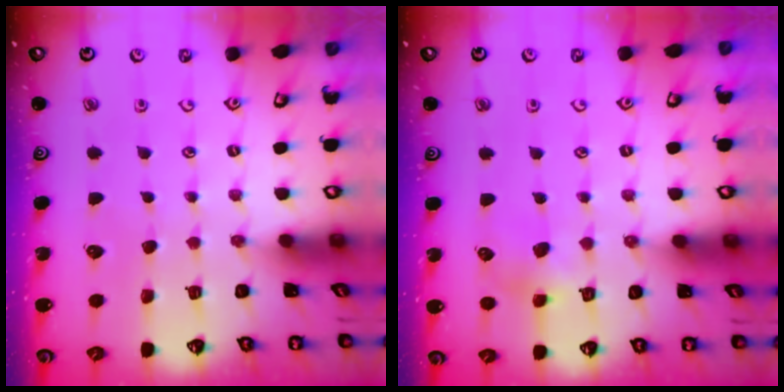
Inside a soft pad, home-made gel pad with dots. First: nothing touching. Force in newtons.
{"total": 5.1, "press": 5.1, "slide": 0.5}